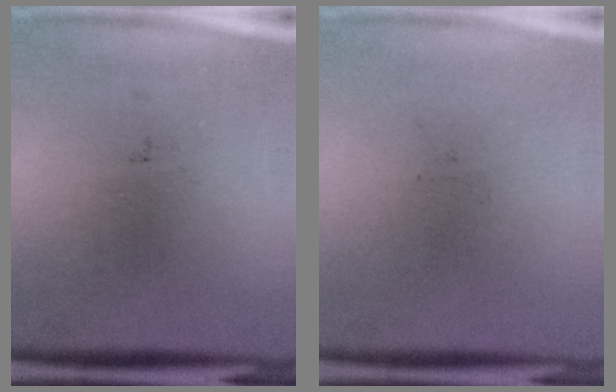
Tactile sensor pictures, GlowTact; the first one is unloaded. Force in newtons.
{"total": 0.0}